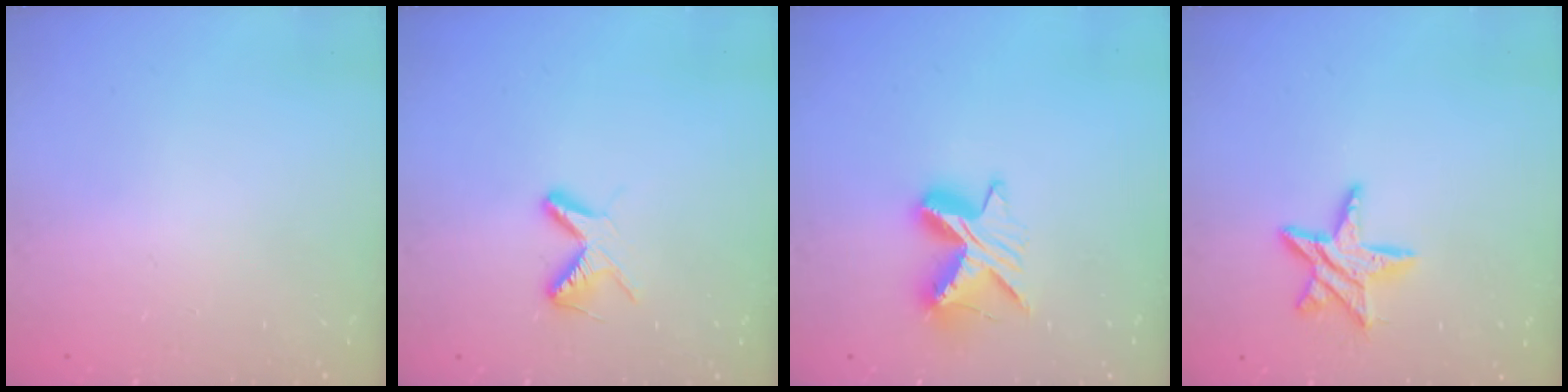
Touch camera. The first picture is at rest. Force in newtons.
{"total": 6.3, "press": 6.3, "slide": 0.6}
{"total": 9.6, "press": 9.5, "slide": 0.6}
{"total": 10.5, "press": 10.5, "slide": 0.6}